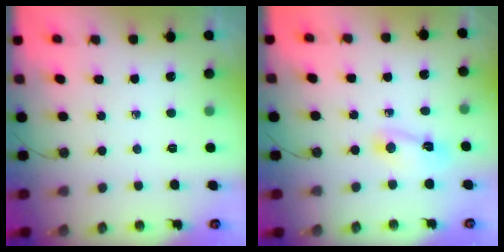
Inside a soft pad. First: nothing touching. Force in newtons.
{"total": 3.4, "press": 3.4, "slide": 0.4}